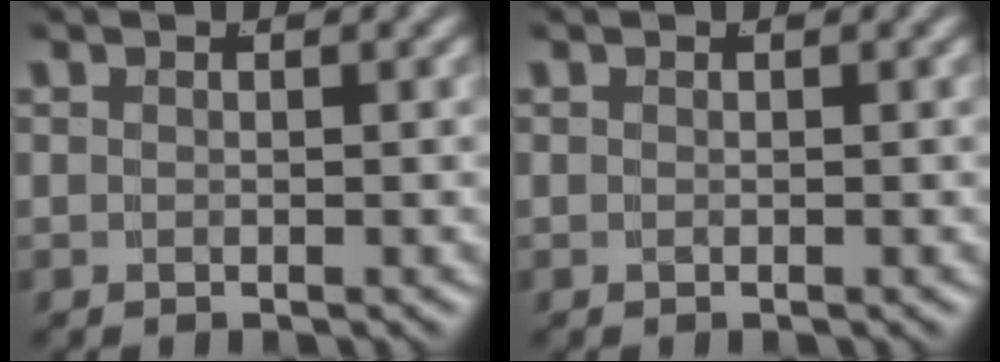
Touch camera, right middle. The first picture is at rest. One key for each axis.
{"total": 0.0}